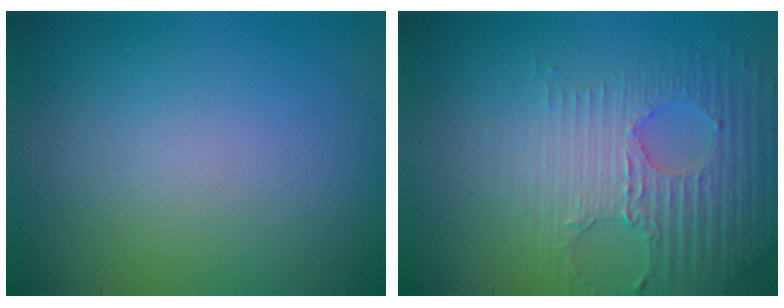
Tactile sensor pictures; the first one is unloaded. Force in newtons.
{"total": 4.5, "press": 4.1, "slide": 1.8}